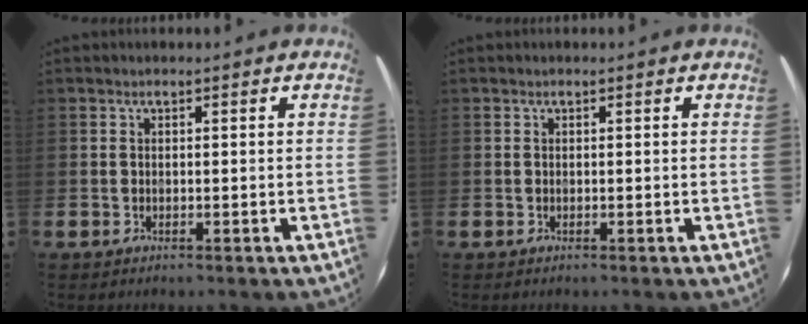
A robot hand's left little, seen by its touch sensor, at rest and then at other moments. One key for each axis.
{"total": 0.0}